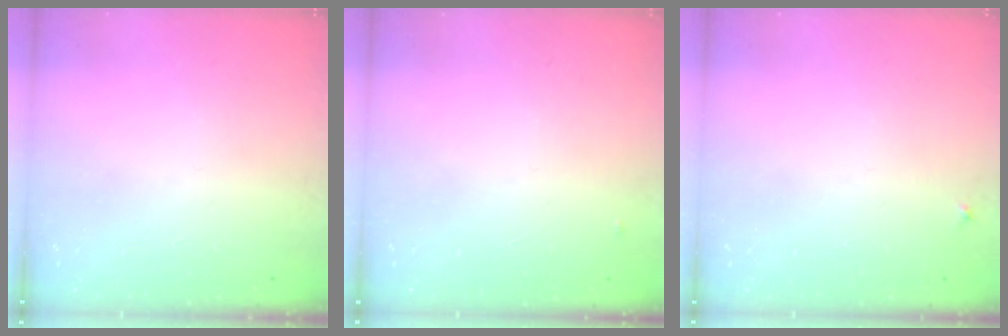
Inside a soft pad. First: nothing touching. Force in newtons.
{"total": 2.8, "press": 2.8, "slide": 0.4}
{"total": 3.3, "press": 3.3, "slide": 0.4}